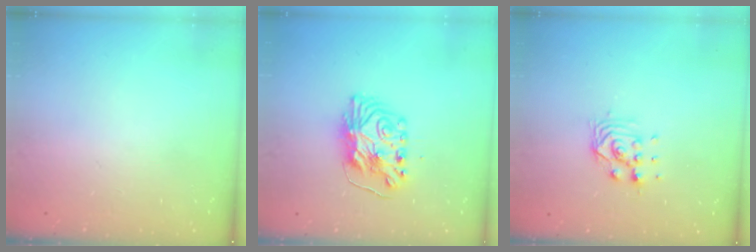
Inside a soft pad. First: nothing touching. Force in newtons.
{"total": 7.7, "press": 7.7, "slide": 0.8}
{"total": 6.1, "press": 6.1, "slide": 0.9}